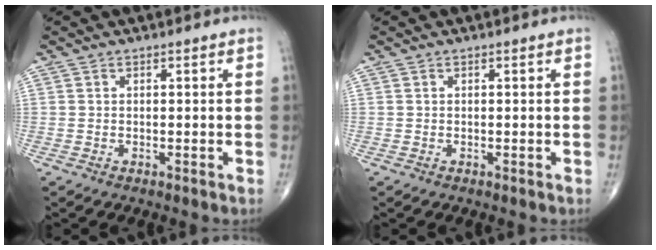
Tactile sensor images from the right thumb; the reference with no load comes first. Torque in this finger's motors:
{"motor_torque": [0.00, 0.00, -0.01, 0.01, 0.00]}